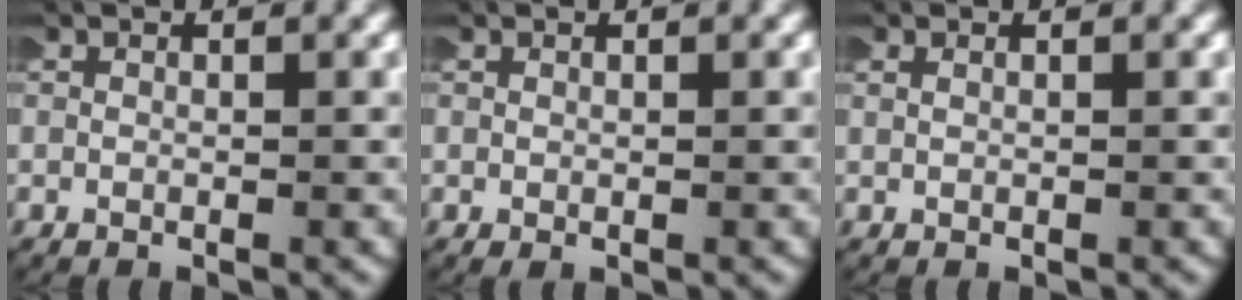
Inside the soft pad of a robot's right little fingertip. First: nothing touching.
{"total": 0.0}
{"total": 0.6, "force": [0.5, 0.1, 0.3], "torque": [-0.006, 0.000, 0.012]}